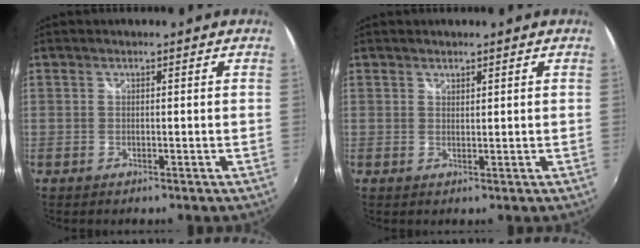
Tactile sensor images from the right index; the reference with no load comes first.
{"total": 0.9, "force": [0.8, 0.2, 0.1], "torque": [-0.001, 0.000, 0.015]}